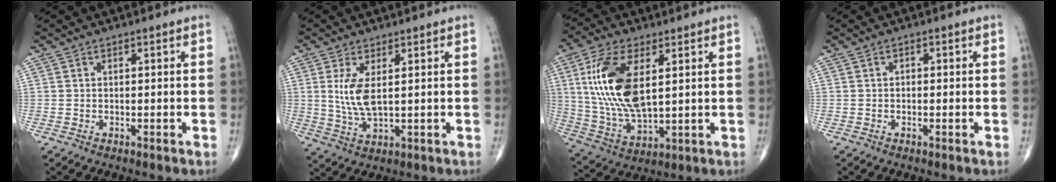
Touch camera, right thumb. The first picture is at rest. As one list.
[{"total": 6.3, "force": [1.3, 2.3, 5.8], "torque": [-0.125, -0.015, 0.033]}, {"total": 16.9, "force": [4.1, 7.8, 14.4], "torque": [-0.291, -0.016, 0.085]}, {"total": 0.7, "force": [0.0, 0.4, 0.5], "torque": [-0.003, 0.002, -0.004]}]